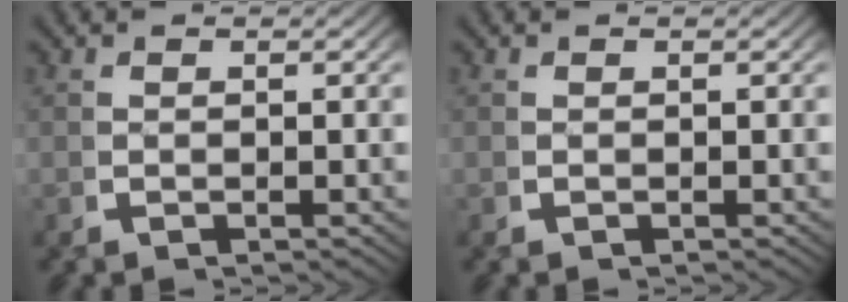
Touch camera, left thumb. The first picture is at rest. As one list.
[{"total": 0.0}]